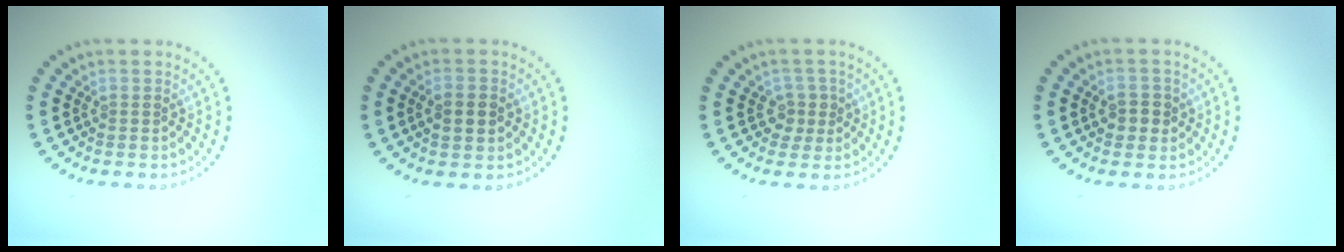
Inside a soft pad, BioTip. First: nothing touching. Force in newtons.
{"total": 2.2, "press": 2.2, "slide": 0.2}
{"total": 1.6, "press": 1.3, "slide": 0.9}
{"total": 1.9, "press": 1.9, "slide": 0.3}